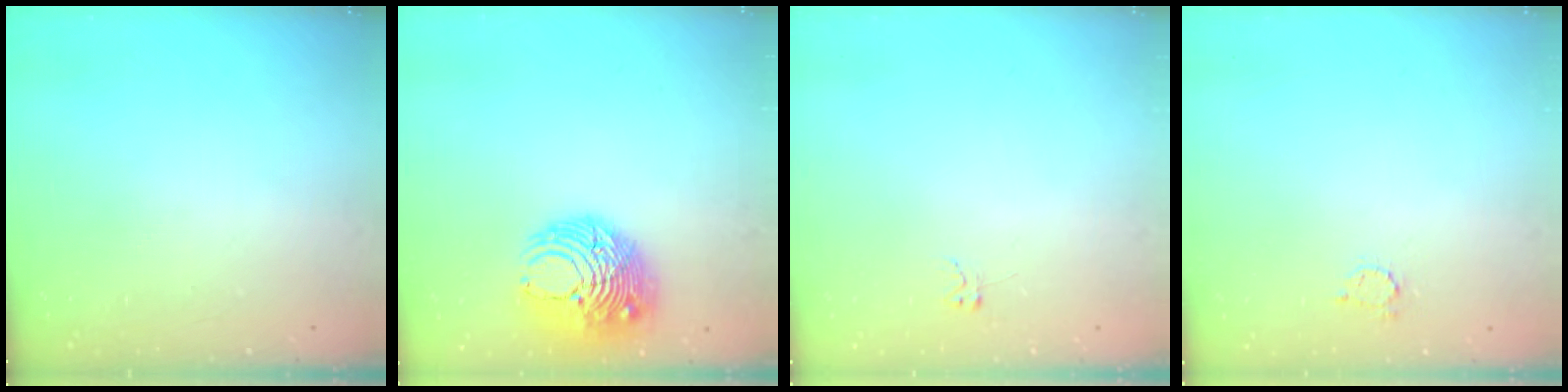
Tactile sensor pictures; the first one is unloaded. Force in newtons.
{"total": 10.7, "press": 10.6, "slide": 1.3}
{"total": 2.6, "press": 2.6, "slide": 0.4}
{"total": 2.7, "press": 2.7, "slide": 0.4}